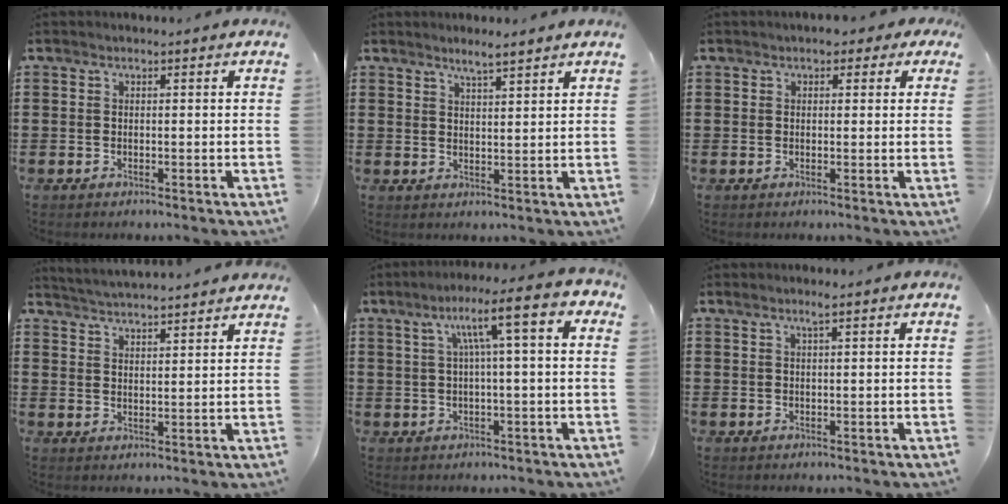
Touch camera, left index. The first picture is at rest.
{"total": 2.9, "force": [2.6, 0.0, 1.2], "torque": [-0.028, -0.002, 0.048]}
{"total": 2.0, "force": [1.2, 1.1, 1.1], "torque": [-0.019, 0.005, 0.018]}
{"total": 3.6, "force": [3.5, -0.6, 0.0], "torque": [-0.013, -0.019, 0.061]}
{"total": 8.3, "force": [2.2, 0.6, 8.0], "torque": [-0.150, 0.000, 0.029]}
{"total": 1.7, "force": [1.0, 0.1, 1.4], "torque": [-0.029, 0.000, 0.018]}